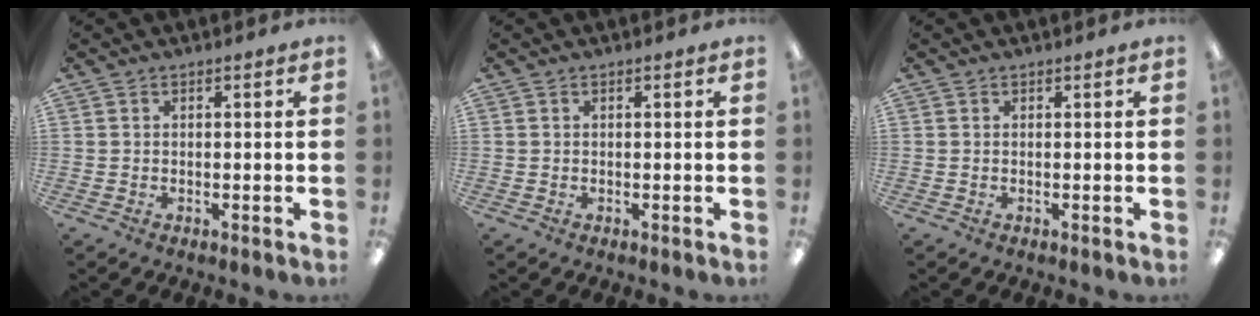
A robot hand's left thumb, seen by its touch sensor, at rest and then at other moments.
{"total": 0.0}
{"total": 0.0}